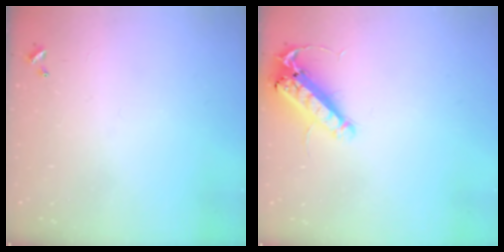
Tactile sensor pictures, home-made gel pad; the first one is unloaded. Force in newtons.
{"total": 14.7, "press": 14.4, "slide": 2.7}